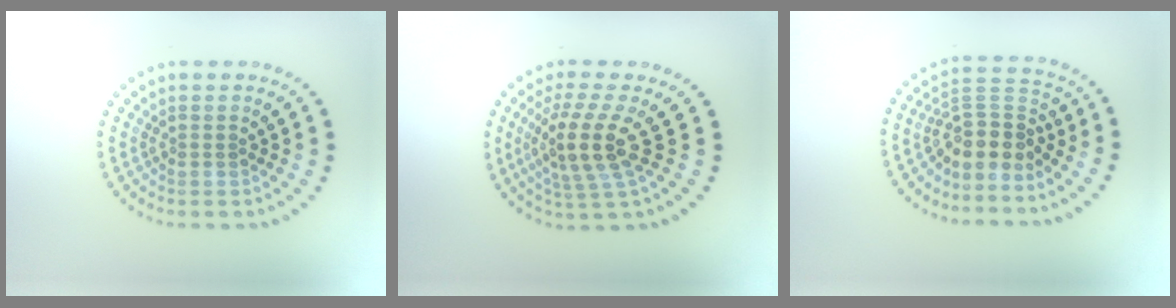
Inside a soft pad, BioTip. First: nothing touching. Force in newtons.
{"total": 4.6, "press": 3.8, "slide": 2.5}
{"total": 4.0, "press": 3.1, "slide": 2.5}